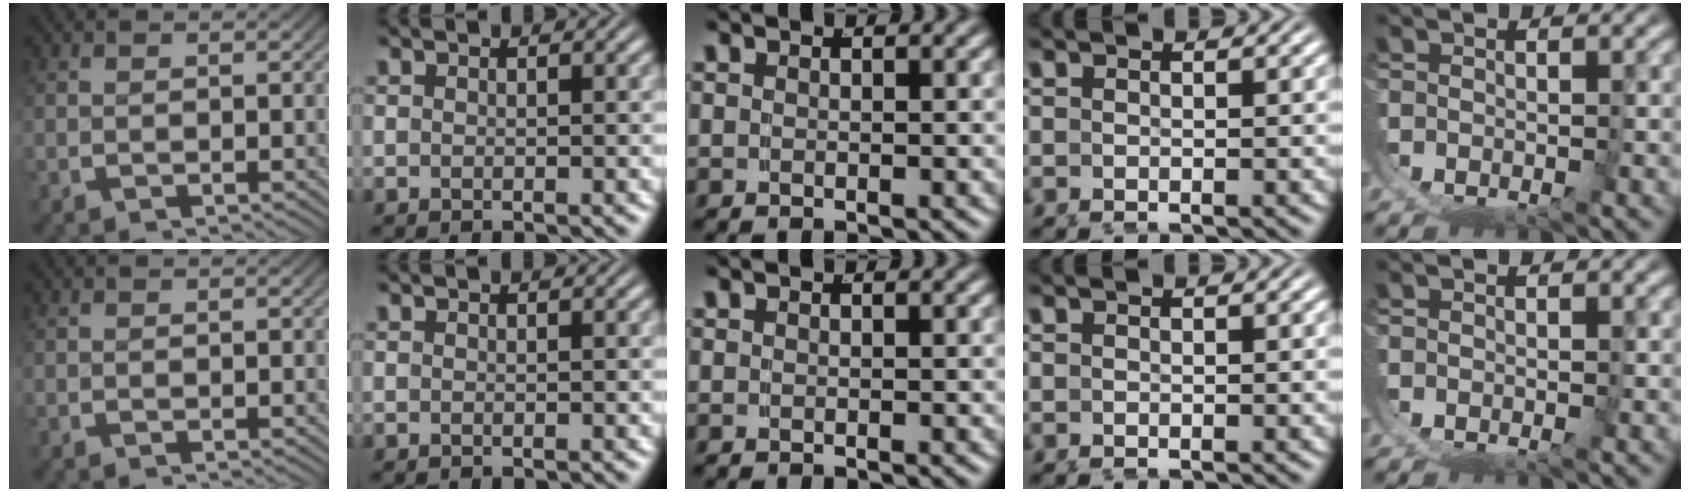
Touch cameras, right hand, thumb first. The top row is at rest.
{}